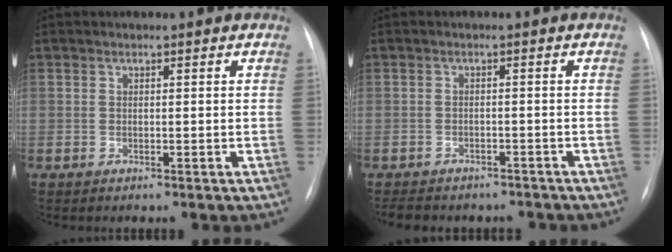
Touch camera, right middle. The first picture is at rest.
{"total": 9.5, "force": [-8.1, 4.0, 3.0], "torque": [-0.056, 0.006, -0.097]}